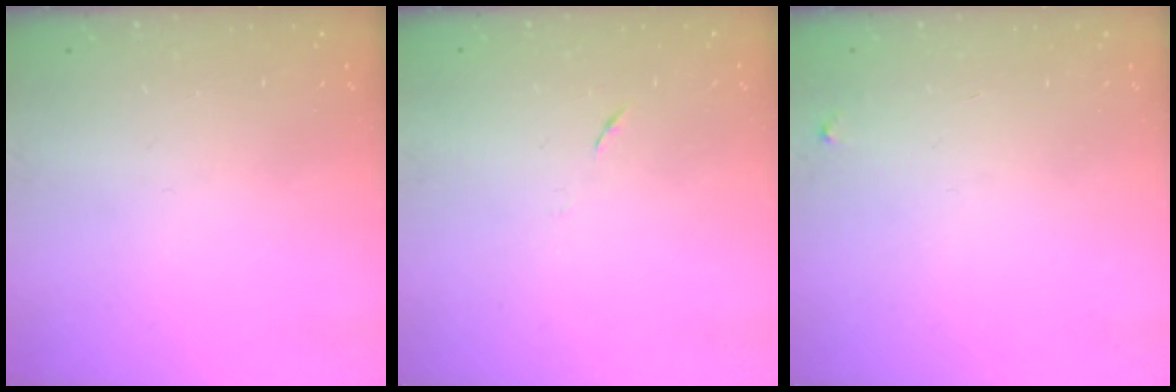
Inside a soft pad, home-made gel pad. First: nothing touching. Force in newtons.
{"total": 3.5, "press": 3.4, "slide": 0.9}
{"total": 2.3, "press": 2.3, "slide": 0.2}